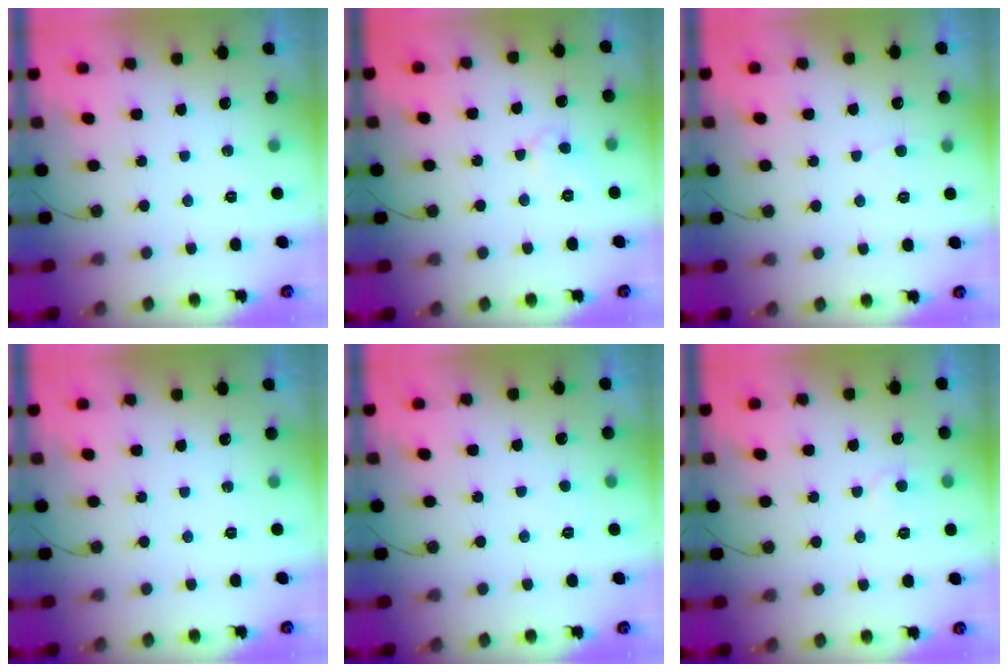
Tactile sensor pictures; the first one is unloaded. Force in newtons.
{"total": 5.3, "press": 5.3, "slide": 0.4}
{"total": 3.4, "press": 3.4, "slide": 0.3}
{"total": 0.0}
{"total": 1.9, "press": 1.9, "slide": 0.2}
{"total": 5.1, "press": 5.1, "slide": 0.4}